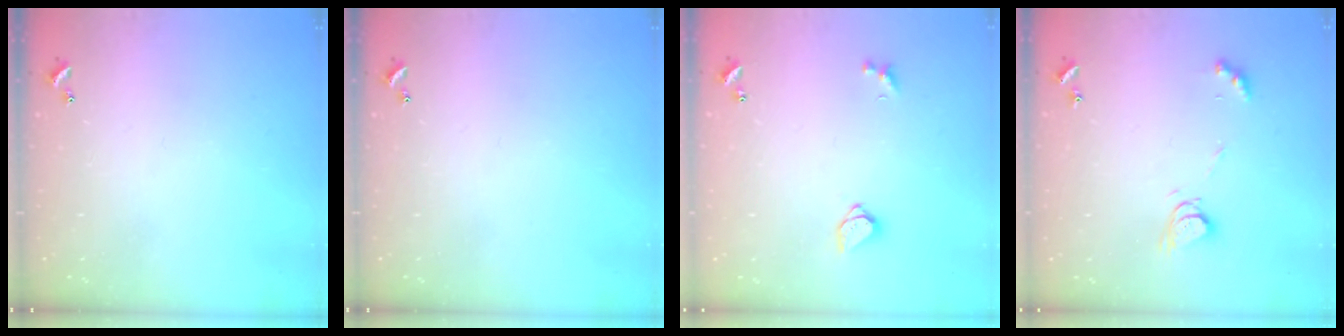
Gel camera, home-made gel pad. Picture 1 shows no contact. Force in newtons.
{"total": 0.0}
{"total": 1.6, "press": 1.5, "slide": 0.3}
{"total": 6.3, "press": 6.3, "slide": 0.3}